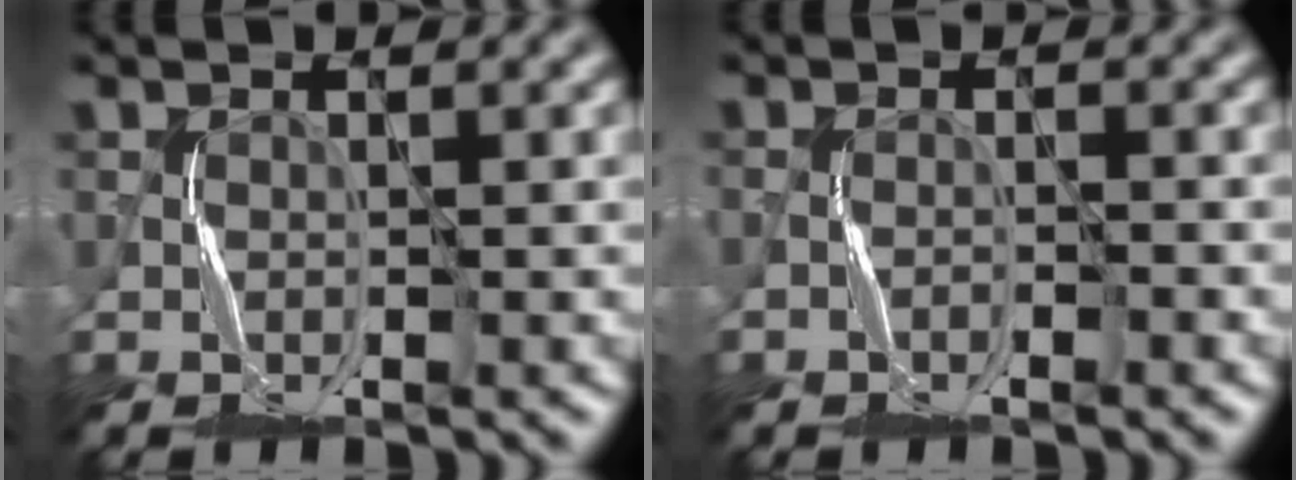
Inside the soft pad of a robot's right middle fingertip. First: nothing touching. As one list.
[{"total": 1.4, "force": [-1.2, 0.2, 0.7], "torque": [-0.008, 0.007, -0.026]}]